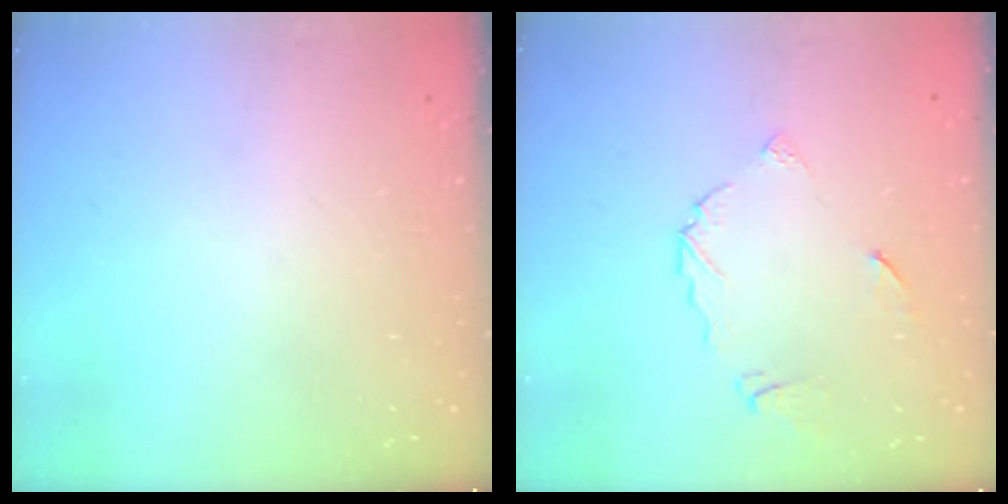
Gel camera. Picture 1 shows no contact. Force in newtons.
{"total": 6.4, "press": 6.4, "slide": 0.3}